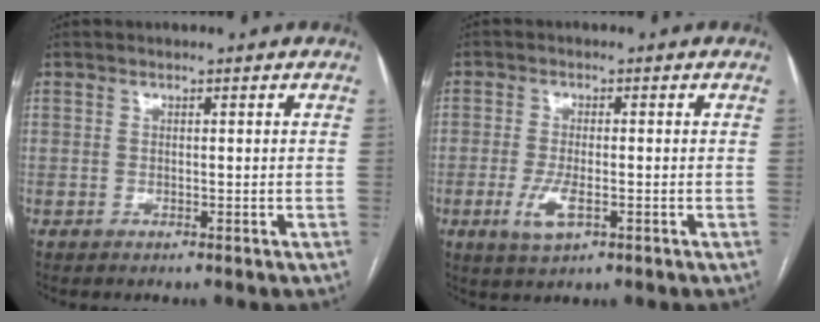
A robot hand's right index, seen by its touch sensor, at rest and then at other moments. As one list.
[{"total": 4.4, "force": [-1.5, 1.5, 3.9], "torque": [-0.083, -0.006, -0.022]}]